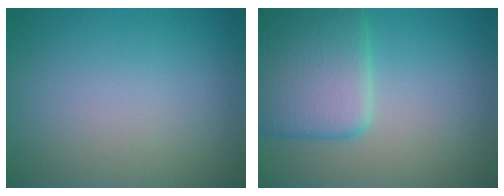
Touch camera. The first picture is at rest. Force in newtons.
{"total": 6.2, "press": 6.2, "slide": 0.2}